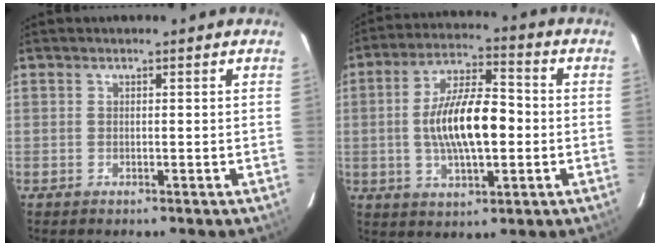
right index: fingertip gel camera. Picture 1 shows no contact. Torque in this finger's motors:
{"motor_torque": [1.08, 0.51, 0.43, 0.21]}